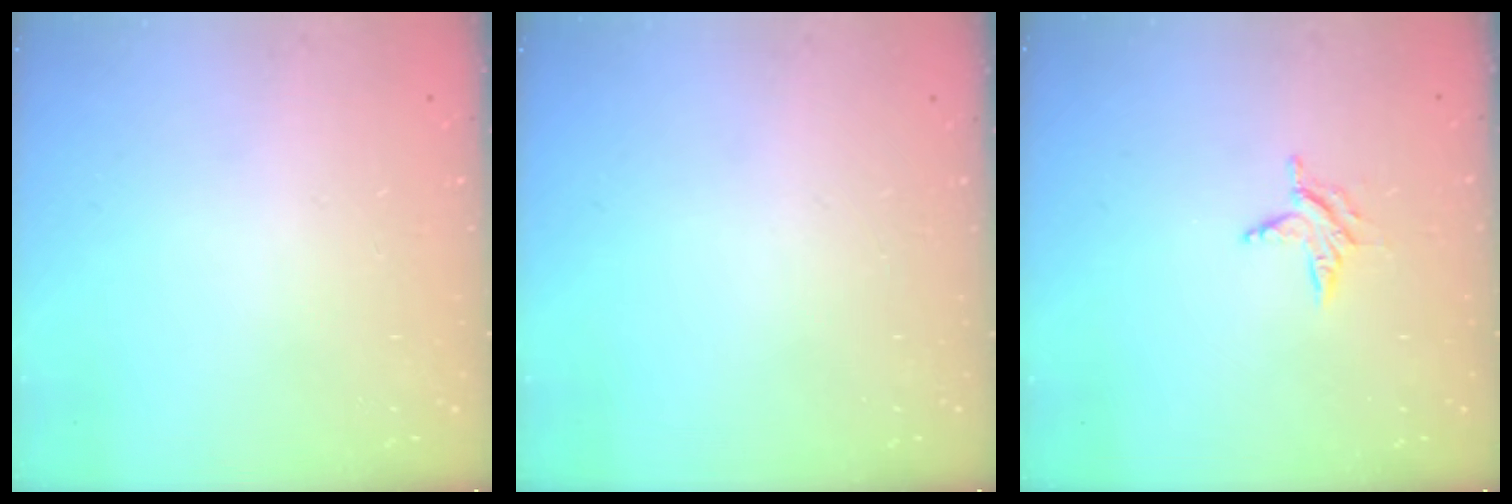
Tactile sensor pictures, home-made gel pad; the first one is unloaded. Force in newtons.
{"total": 0.0}
{"total": 3.7, "press": 3.7, "slide": 0.4}